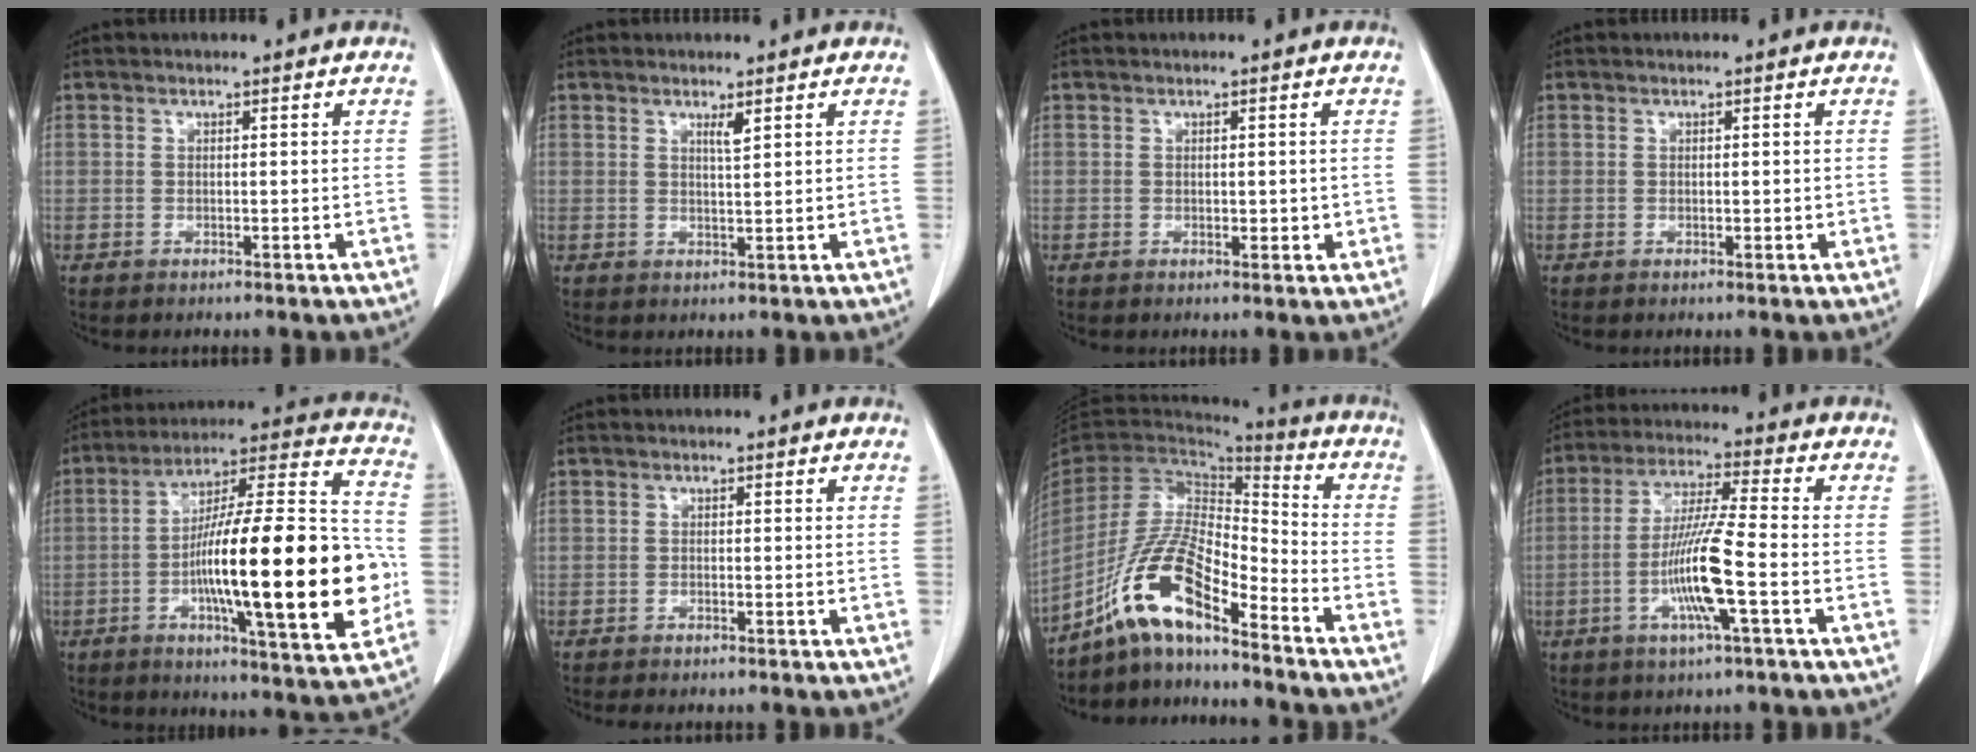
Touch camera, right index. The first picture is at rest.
{"total": 1.5, "force": [1.0, 0.0, 1.2], "torque": [-0.020, -0.006, 0.017]}
{"total": 1.8, "force": [0.0, 1.0, 1.5], "torque": [-0.018, -0.002, 0.004]}
{"total": 0.7, "force": [0.1, 0.4, 0.6], "torque": [-0.009, -0.002, 0.003]}
{"total": 27.0, "force": [-4.8, 3.4, 26.3], "torque": [-0.378, 0.006, -0.079]}
{"total": 1.6, "force": [-1.4, 0.3, 0.7], "torque": [-0.011, -0.003, -0.016]}
{"total": 12.5, "force": [-8.8, 2.7, 8.4], "torque": [-0.174, 0.015, -0.162]}
{"total": 10.7, "force": [-3.1, -0.1, 10.3], "torque": [-0.202, -0.008, -0.063]}